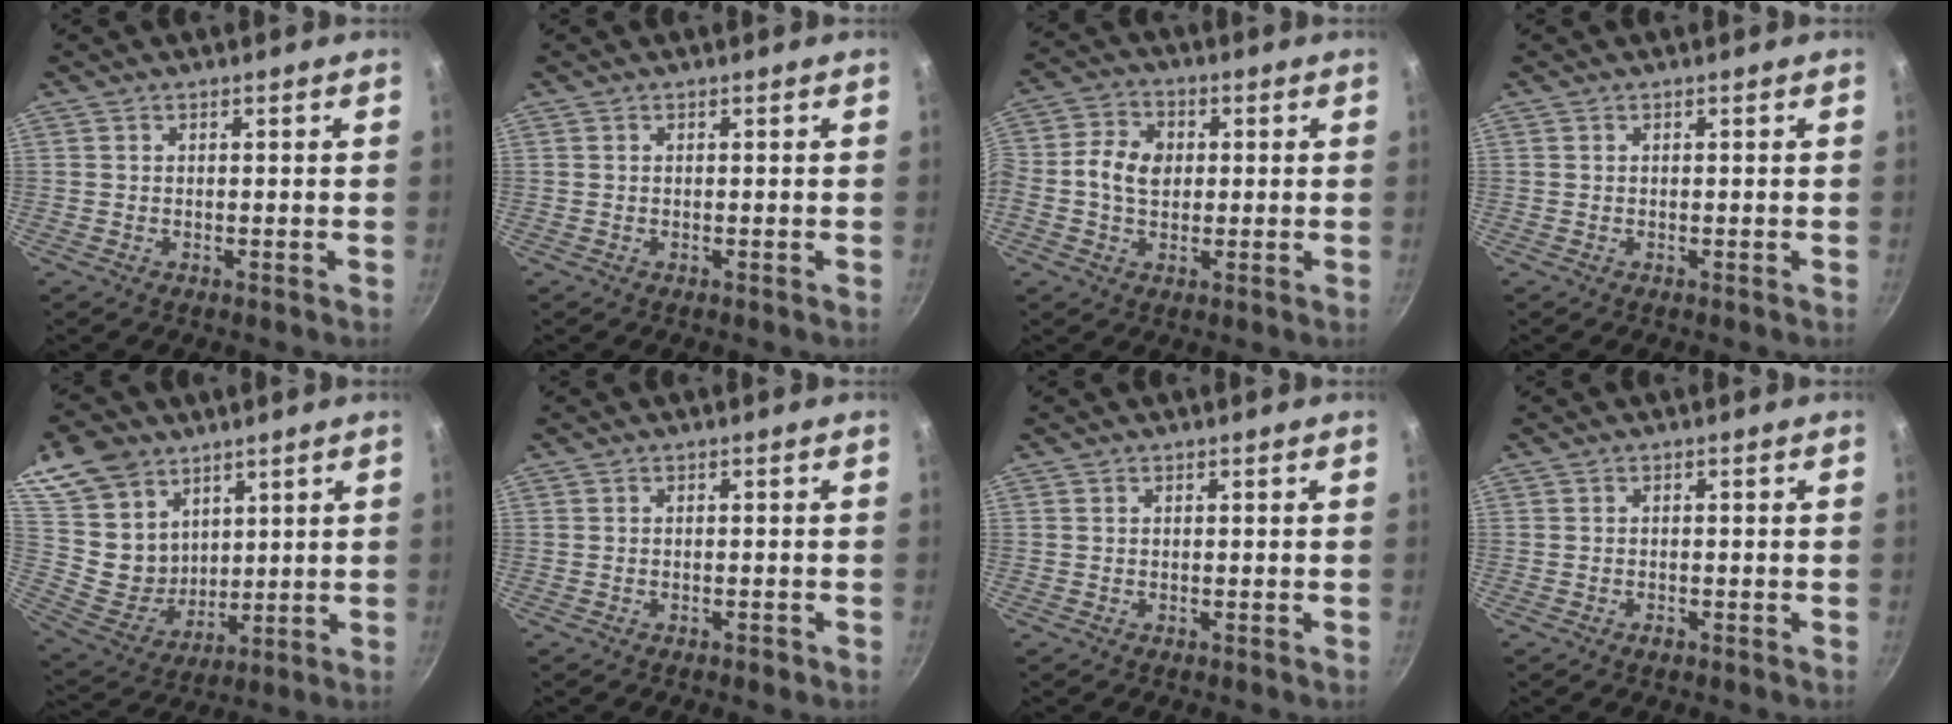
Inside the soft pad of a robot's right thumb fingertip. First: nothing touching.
{"total": 0.0}
{"total": 8.1, "force": [0.3, 6.0, 5.4], "torque": [-0.087, 0.012, -0.014]}
{"total": 0.0}
{"total": 16.0, "force": [9.0, 11.7, 6.1], "torque": [-0.089, -0.040, 0.186]}
{"total": 1.1, "force": [-0.7, 0.5, 0.6], "torque": [-0.010, 0.008, -0.007]}
{"total": 0.0}
{"total": 1.1, "force": [-0.7, 0.6, 0.6], "torque": [-0.013, 0.004, -0.012]}